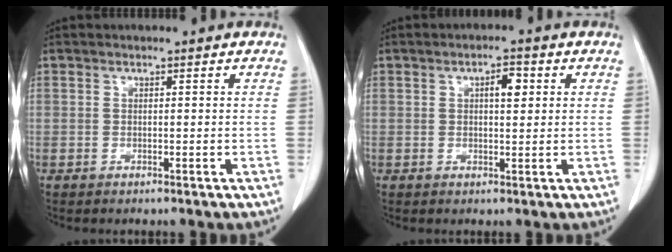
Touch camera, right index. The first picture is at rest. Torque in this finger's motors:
{"motor_torque": [0.02, 0.00, 0.06, 0.03]}